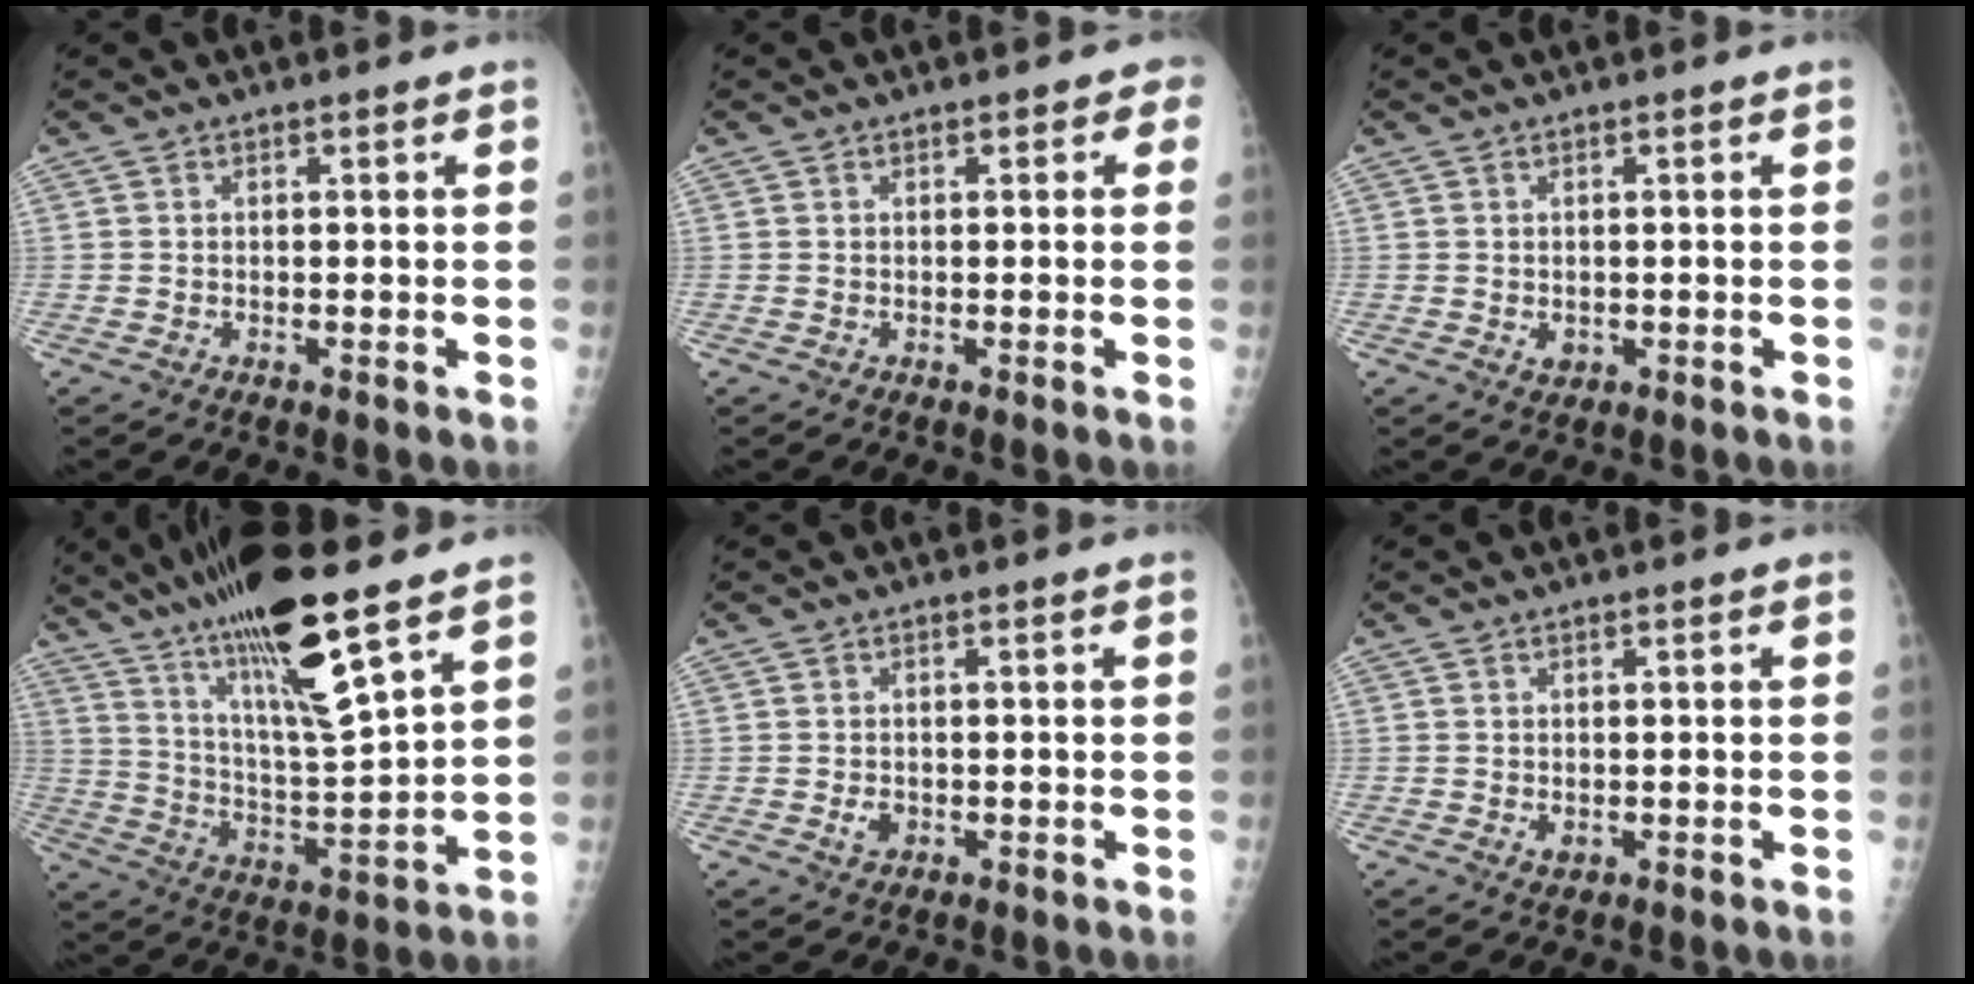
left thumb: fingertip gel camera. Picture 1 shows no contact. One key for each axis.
{"total": 1.8, "fx": 0.8, "fy": 1.2, "fz": 1.2, "tx": 0.005, "ty": 0.003, "tz": 0.004}
{"total": 1.5, "fx": -0.1, "fy": 1.2, "fz": 0.9, "tx": -0.007, "ty": -0.001, "tz": 0.003}
{"total": 20.6, "fx": 13.0, "fy": 3.0, "fz": 15.7, "tx": -0.274, "ty": -0.056, "tz": 0.234}
{"total": 1.8, "fx": -0.4, "fy": 1.4, "fz": 1.0, "tx": -0.011, "ty": 0.001, "tz": -0.003}
{"total": 1.1, "fx": 0.0, "fy": 0.7, "fz": 0.8, "tx": -0.009, "ty": -0.002, "tz": 0.004}